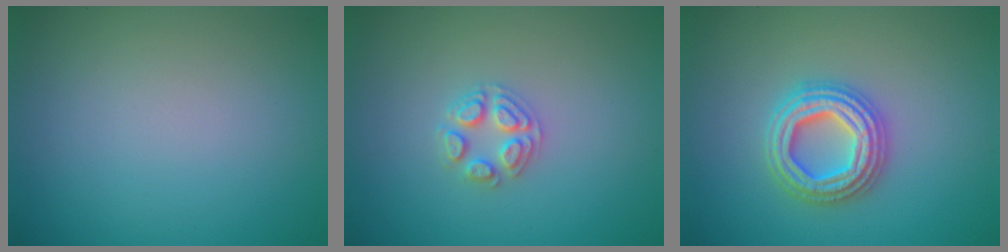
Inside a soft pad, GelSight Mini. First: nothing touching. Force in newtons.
{"total": 2.5, "press": 2.5, "slide": 0.3}
{"total": 4.8, "press": 4.7, "slide": 0.8}